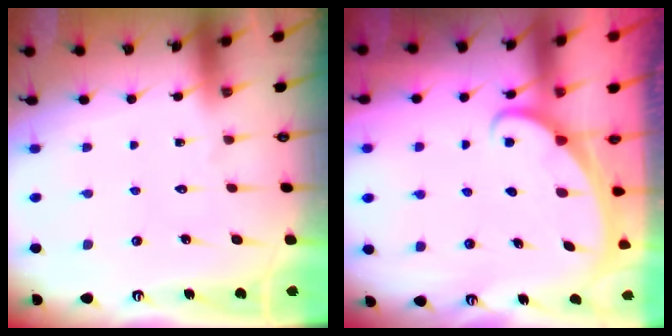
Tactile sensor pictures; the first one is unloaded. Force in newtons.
{"total": 1.6, "press": 1.6, "slide": 0.0}